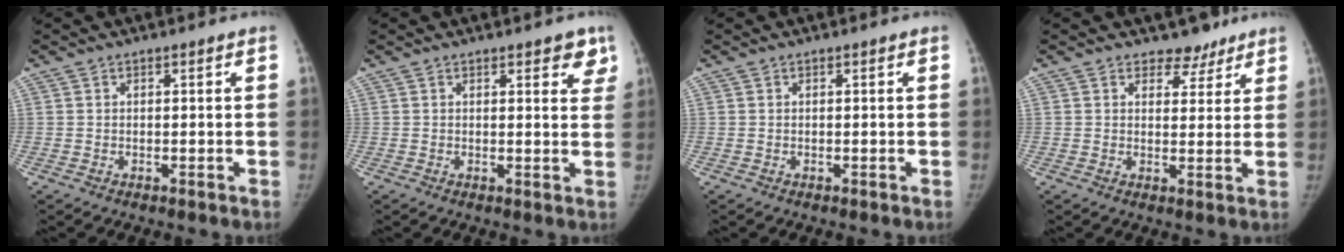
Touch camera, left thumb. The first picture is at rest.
{"total": 5.0, "force": [3.1, 2.0, 3.4], "torque": [-0.008, -0.011, 0.031]}
{"total": 0.0}
{"total": 4.3, "force": [3.4, 2.6, 0.5], "torque": [0.026, -0.021, 0.048]}